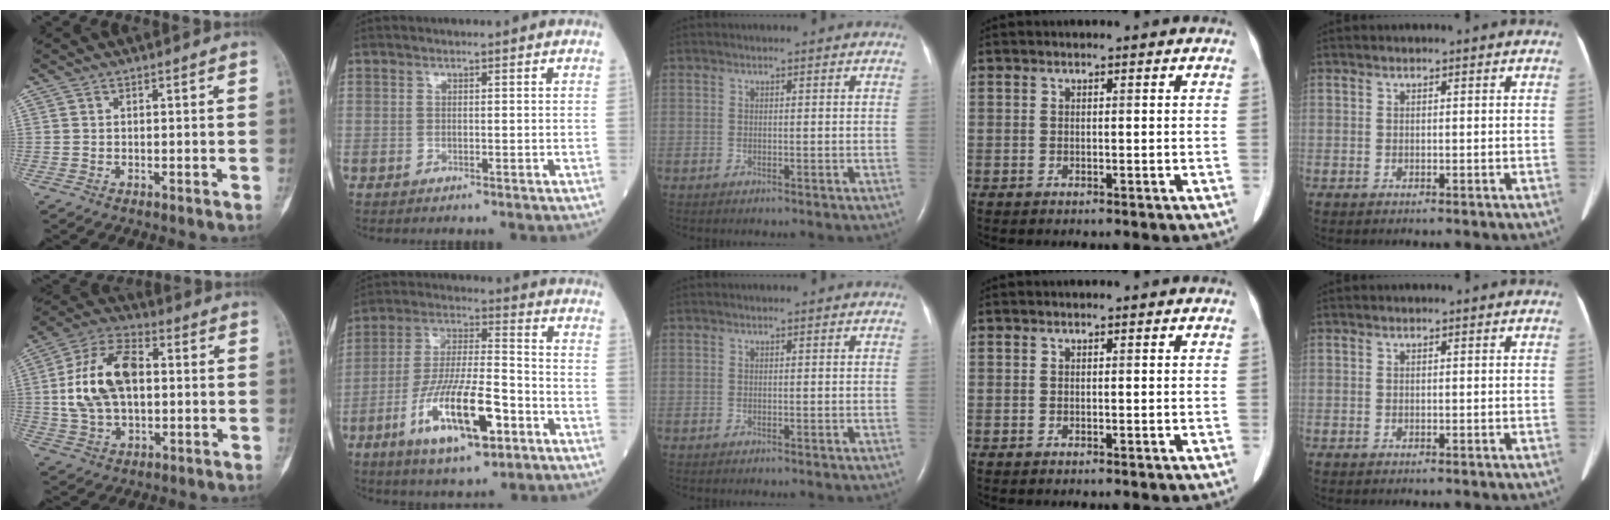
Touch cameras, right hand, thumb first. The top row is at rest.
{"thumb": {"total": 16.0, "force": [1.3, 9.4, 12.8], "torque": [-0.239, 0.023, 0.021]}, "index": {"total": 15.4, "force": [-6.8, 3.6, 13.4], "torque": [-0.259, -0.011, -0.115]}}